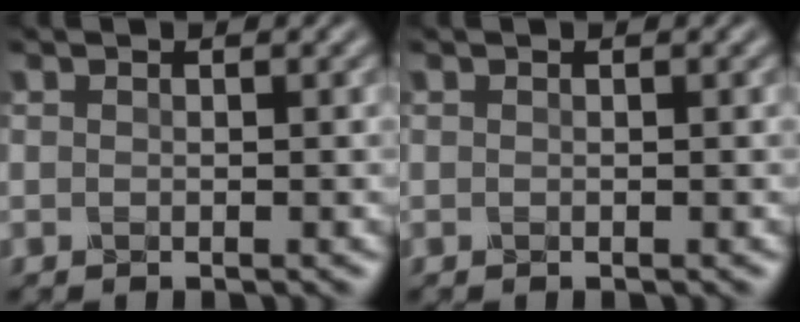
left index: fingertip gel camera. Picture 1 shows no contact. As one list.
[{"total": 0.0}]